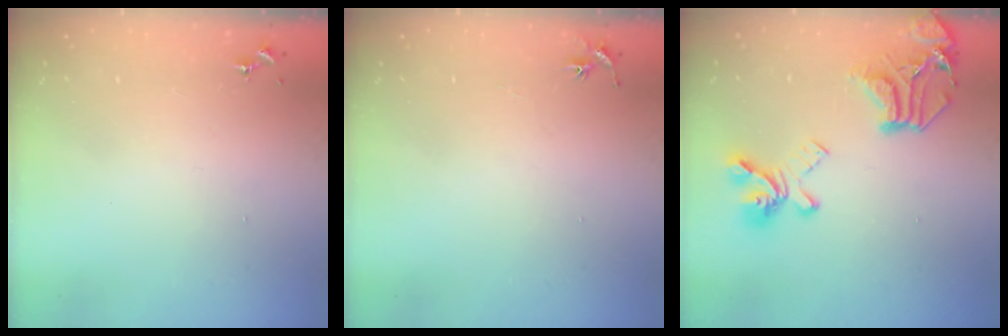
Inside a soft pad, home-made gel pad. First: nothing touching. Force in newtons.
{"total": 2.9, "press": 2.9, "slide": 0.3}
{"total": 21.7, "press": 21.6, "slide": 2.0}